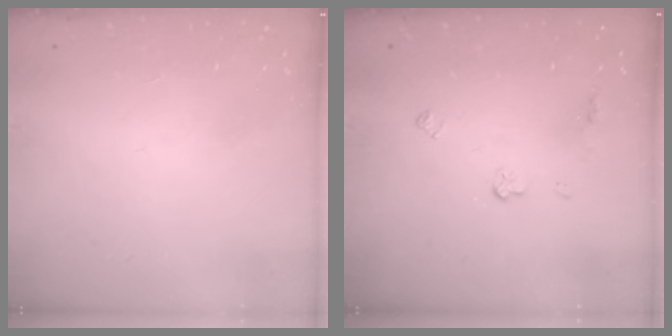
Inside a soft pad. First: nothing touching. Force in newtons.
{"total": 4.0, "press": 4.0, "slide": 0.7}